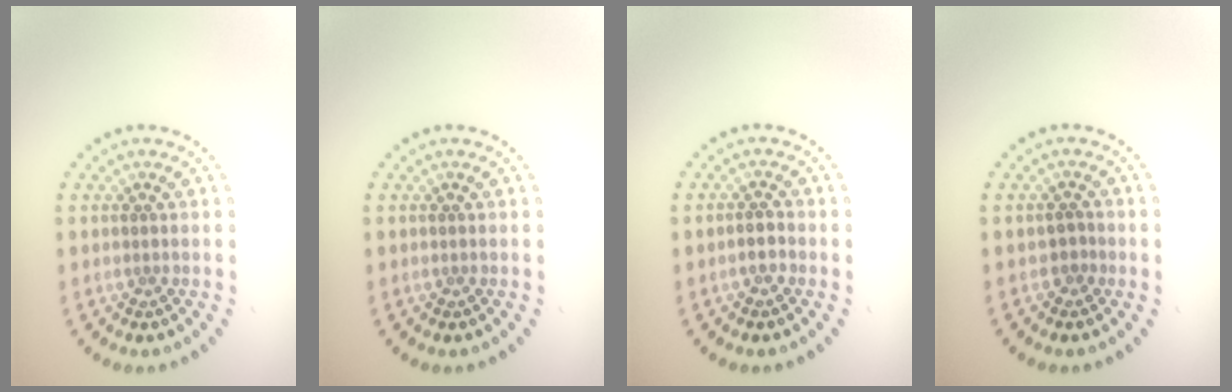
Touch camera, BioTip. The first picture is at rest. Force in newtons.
{"total": 0.0}
{"total": 1.1, "press": 1.0, "slide": 0.5}
{"total": 0.5, "press": 0.2, "slide": 0.5}